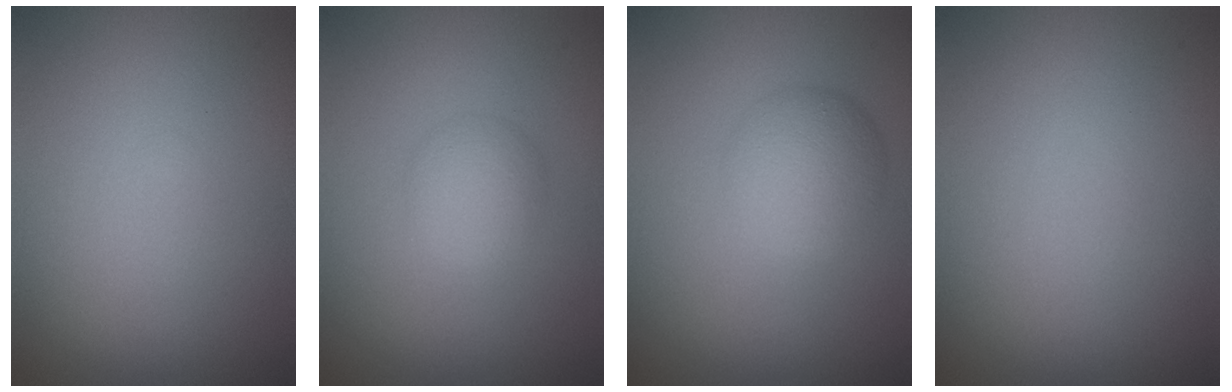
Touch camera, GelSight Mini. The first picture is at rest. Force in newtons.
{"total": 2.5, "press": 2.5, "slide": 0.1}
{"total": 3.8, "press": 3.8, "slide": 0.0}
{"total": 0.0}